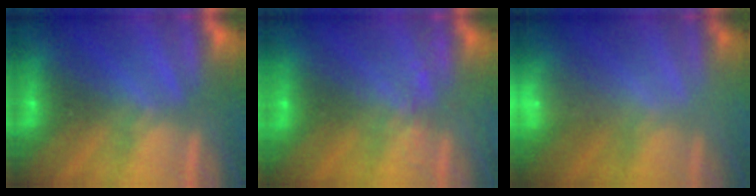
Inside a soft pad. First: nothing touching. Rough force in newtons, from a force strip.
{"total": 2.2}
{"total": 2.3}